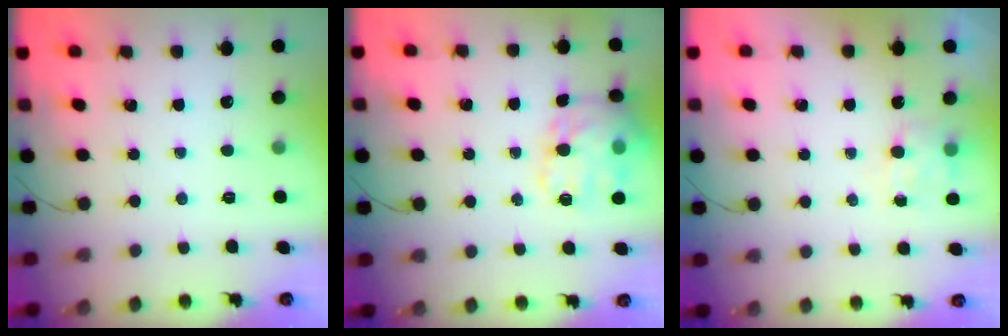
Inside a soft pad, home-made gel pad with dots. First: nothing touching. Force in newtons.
{"total": 17.4, "press": 17.3, "slide": 1.6}
{"total": 7.1, "press": 7.0, "slide": 1.2}